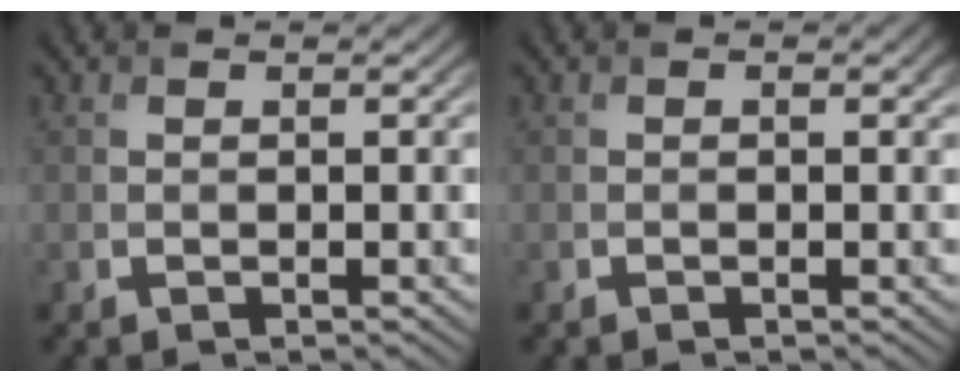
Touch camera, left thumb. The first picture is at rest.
{"total": 0.6, "force": [0.1, 0.2, 0.5], "torque": [-0.007, -0.002, 0.001]}